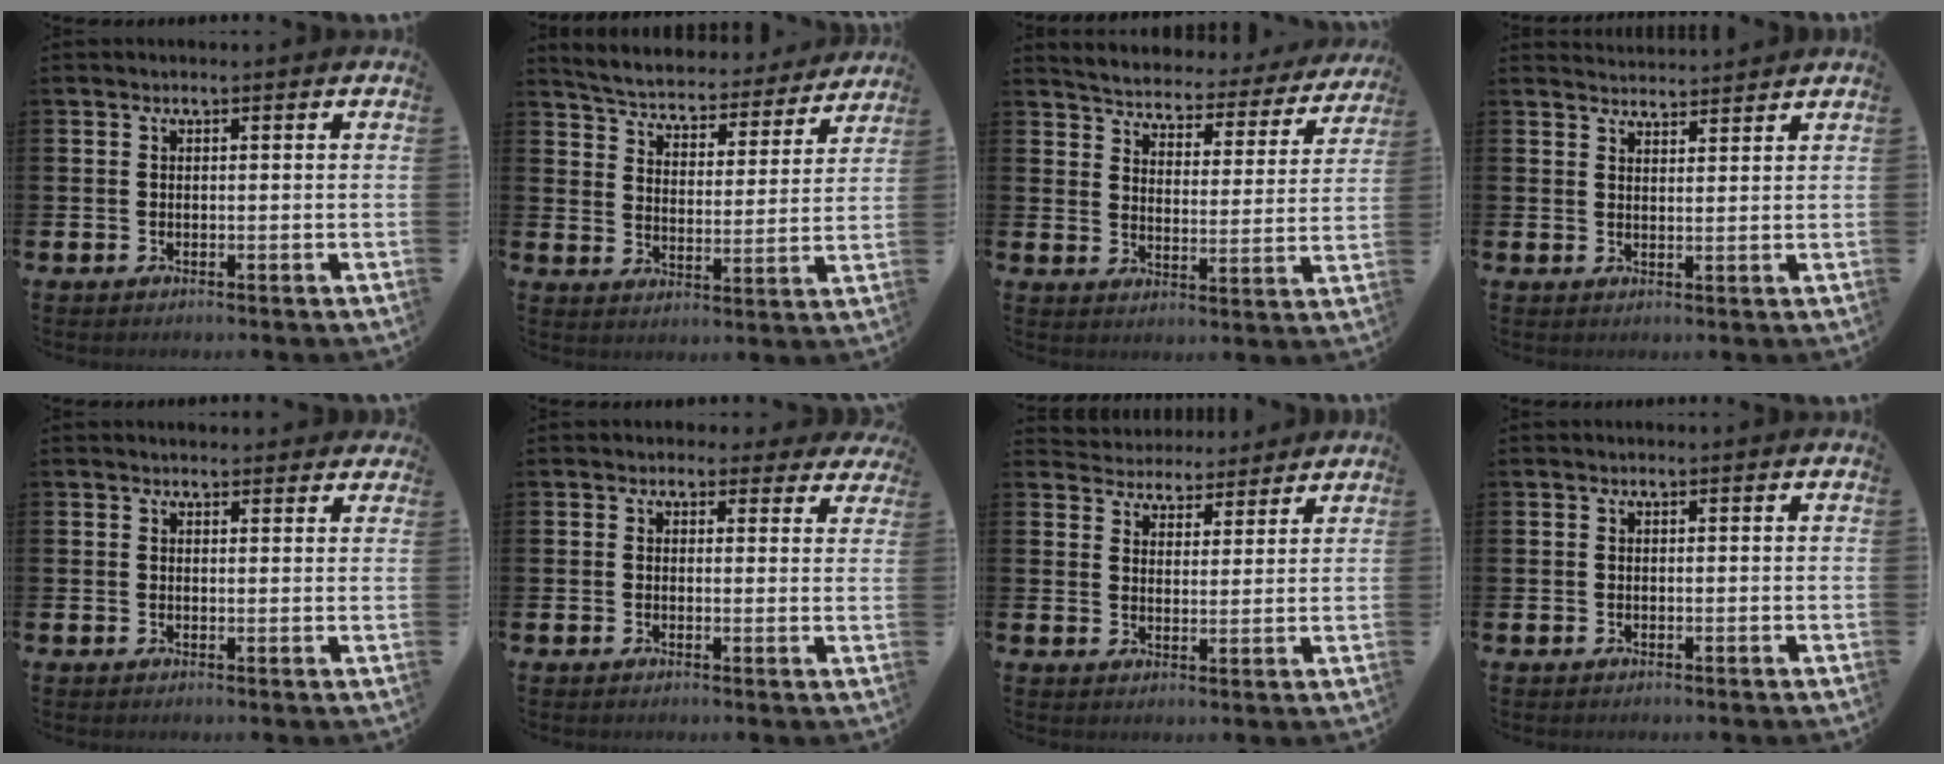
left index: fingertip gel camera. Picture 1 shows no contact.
{"total": 4.8, "force": [4.7, 1.1, 0.7], "torque": [-0.042, -0.041, 0.075]}
{"total": 4.1, "force": [4.0, 0.9, 0.3], "torque": [-0.033, -0.037, 0.063]}
{"total": 3.1, "force": [3.1, 0.2, -0.2], "torque": [0.001, -0.020, 0.056]}
{"total": 1.9, "force": [1.8, 0.6, 0.0], "torque": [0.008, -0.005, 0.031]}
{"total": 2.1, "force": [1.6, 1.3, 0.2], "torque": [0.000, -0.003, 0.025]}
{"total": 4.2, "force": [4.0, 1.3, -0.6], "torque": [-0.004, -0.029, 0.070]}
{"total": 0.0}